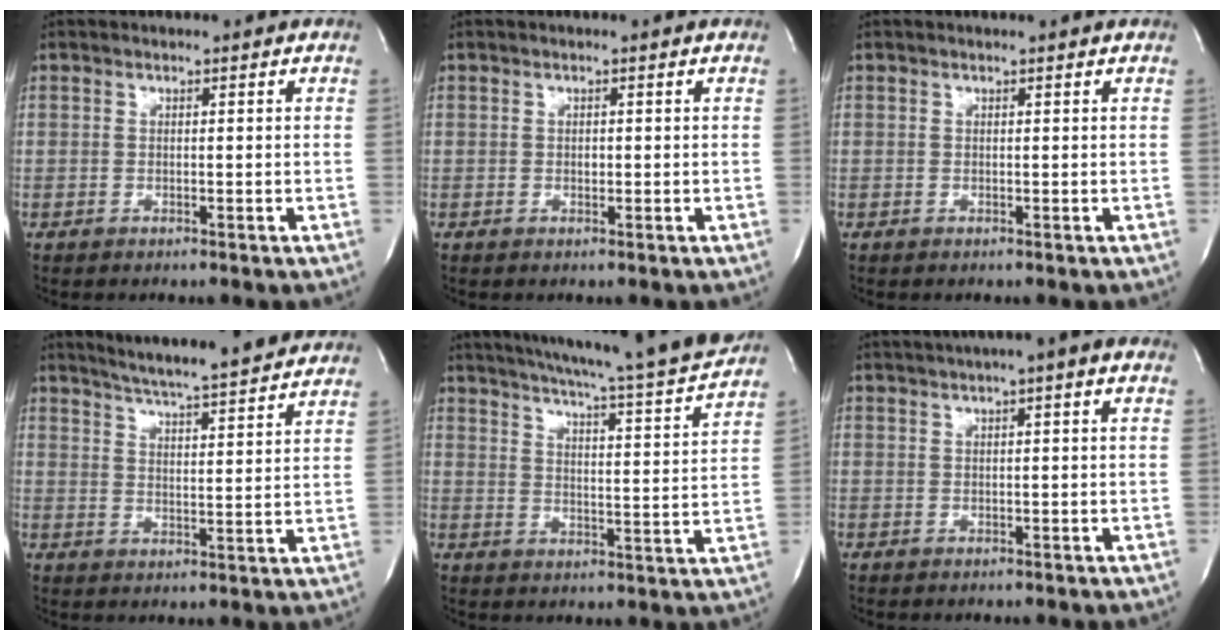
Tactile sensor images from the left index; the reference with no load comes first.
{"total": 0.5, "force": [-0.1, 0.4, 0.4], "torque": [-0.006, -0.001, -0.002]}
{"total": 0.7, "force": [0.6, -0.1, 0.2], "torque": [-0.006, -0.002, 0.008]}
{"total": 17.3, "force": [15.8, 0.5, 7.0], "torque": [-0.116, -0.004, 0.214]}
{"total": 21.0, "force": [19.0, -0.9, 9.0], "torque": [-0.146, -0.052, 0.248]}
{"total": 6.7, "force": [4.1, 0.3, 5.3], "torque": [-0.081, 0.031, 0.057]}